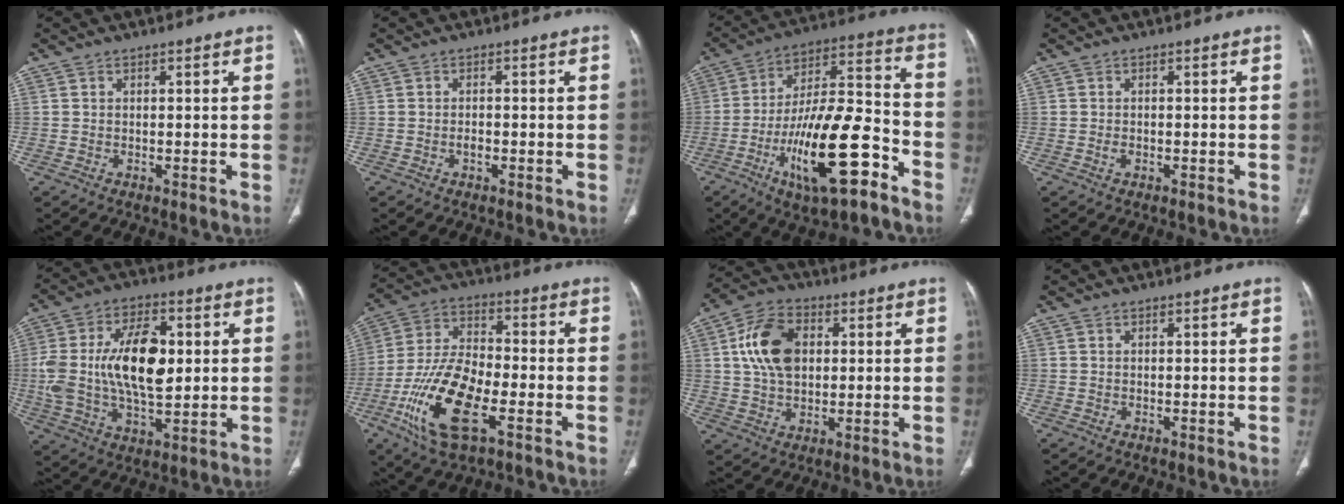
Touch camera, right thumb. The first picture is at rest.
{"total": 1.3, "force": [-0.6, 0.7, 0.9], "torque": [-0.014, 0.003, -0.012]}
{"total": 21.7, "force": [-10.1, 6.9, 17.9], "torque": [-0.319, 0.057, -0.164]}
{"total": 0.9, "force": [-0.4, 0.5, 0.6], "torque": [-0.015, 0.002, -0.009]}
{"total": 17.9, "force": [1.8, 9.2, 15.2], "torque": [-0.268, 0.003, 0.033]}
{"total": 17.1, "force": [-6.5, 7.2, 14.1], "torque": [-0.279, 0.019, -0.118]}
{"total": 11.8, "force": [2.3, 7.9, 8.4], "torque": [-0.141, 0.006, 0.039]}
{"total": 0.0}